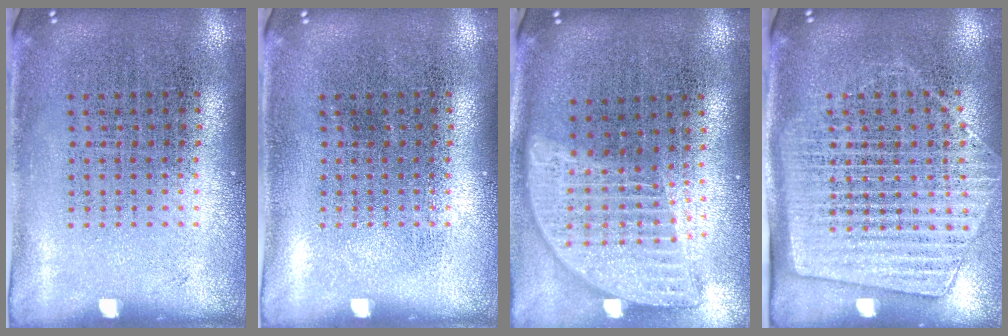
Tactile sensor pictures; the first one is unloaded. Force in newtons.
{"total": 0.0}
{"total": 1.9, "press": 1.6, "slide": 1.2}
{"total": 1.7, "press": 1.4, "slide": 1.0}